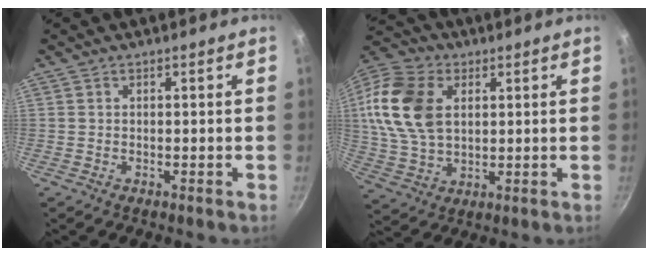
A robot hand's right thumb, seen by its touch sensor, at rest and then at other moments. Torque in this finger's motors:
{"motor_torque": [-1.21, 1.76, 1.26, -0.20, 0.19]}